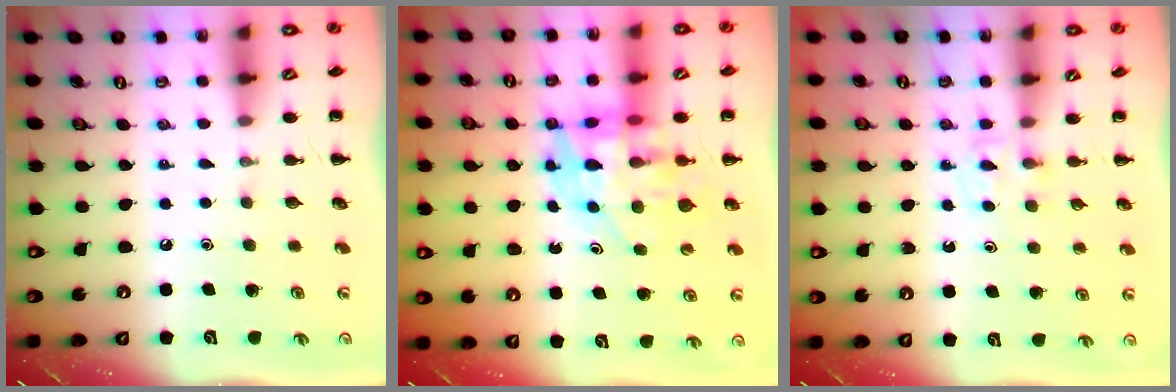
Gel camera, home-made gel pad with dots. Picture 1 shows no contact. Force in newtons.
{"total": 11.2, "press": 10.8, "slide": 3.1}
{"total": 4.1, "press": 3.9, "slide": 1.4}